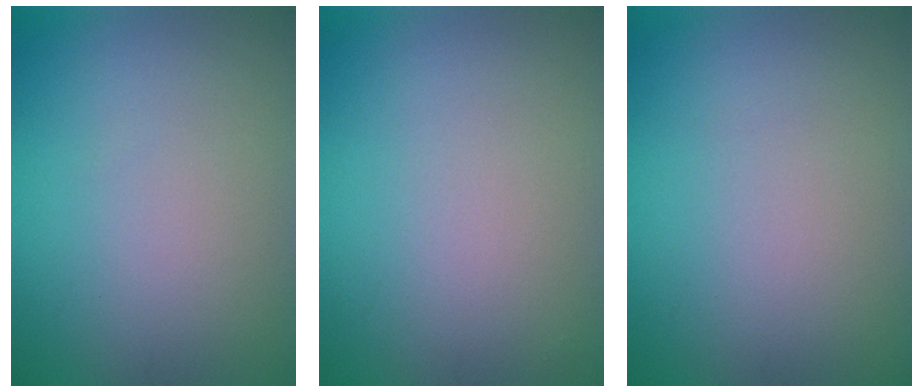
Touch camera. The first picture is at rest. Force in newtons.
{"total": 0.0}
{"total": 0.0}